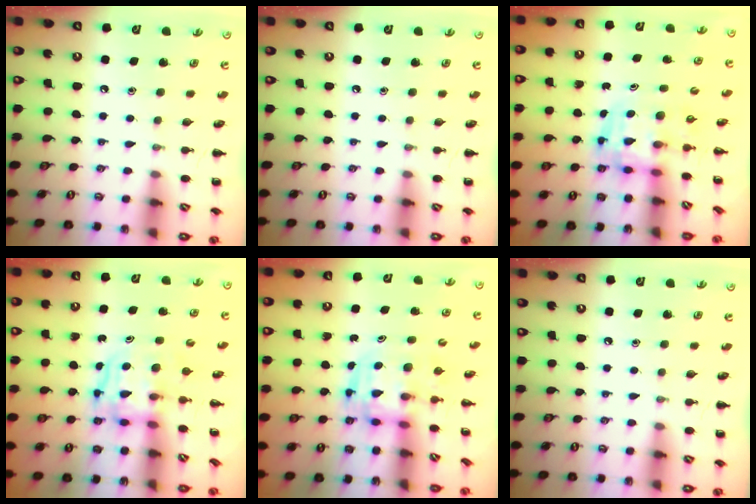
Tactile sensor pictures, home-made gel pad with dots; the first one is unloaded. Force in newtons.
{"total": 0.0}
{"total": 3.6, "press": 3.5, "slide": 0.6}
{"total": 3.8, "press": 3.8, "slide": 0.4}
{"total": 3.3, "press": 3.3, "slide": 0.7}
{"total": 0.0}